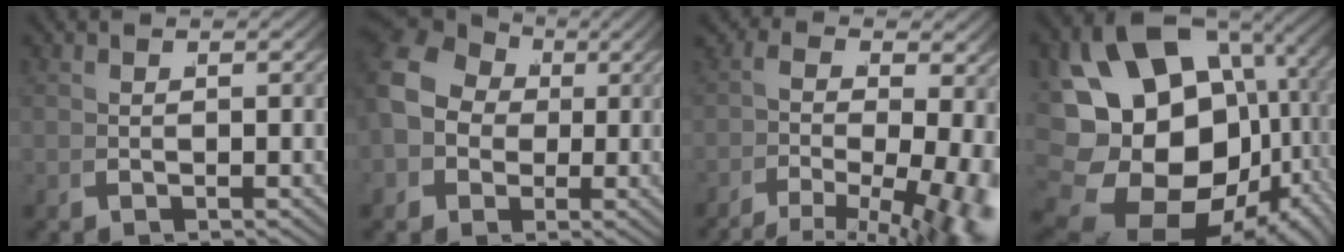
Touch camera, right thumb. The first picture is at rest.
{"total": 7.8, "force": [2.2, 6.2, 4.2], "torque": [-0.103, -0.002, 0.041]}
{"total": 8.0, "force": [-2.3, 3.8, 6.7], "torque": [-0.093, -0.040, -0.018]}
{"total": 23.7, "force": [-2.5, 17.6, 15.7], "torque": [-0.334, -0.080, -0.002]}